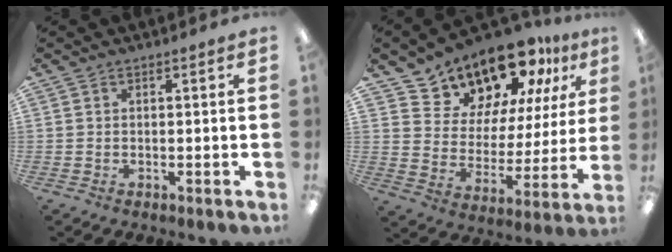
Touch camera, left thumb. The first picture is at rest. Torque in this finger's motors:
{"motor_torque": [2.00, 2.04, 1.39, -1.38, 0.11]}